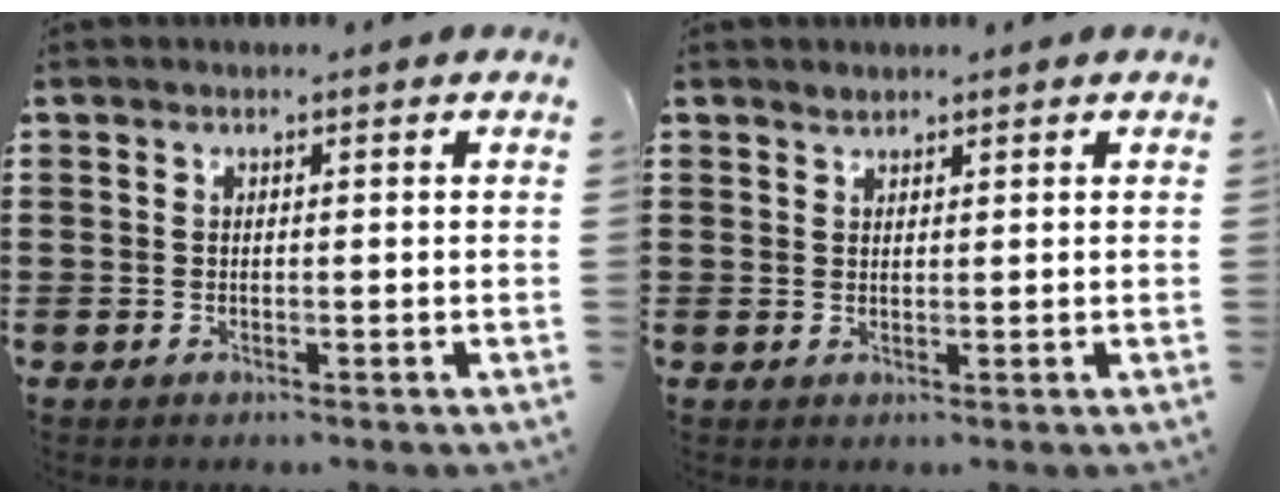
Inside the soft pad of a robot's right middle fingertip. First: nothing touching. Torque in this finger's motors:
{"motor_torque": [0.00, 0.00, 0.00, -0.01]}